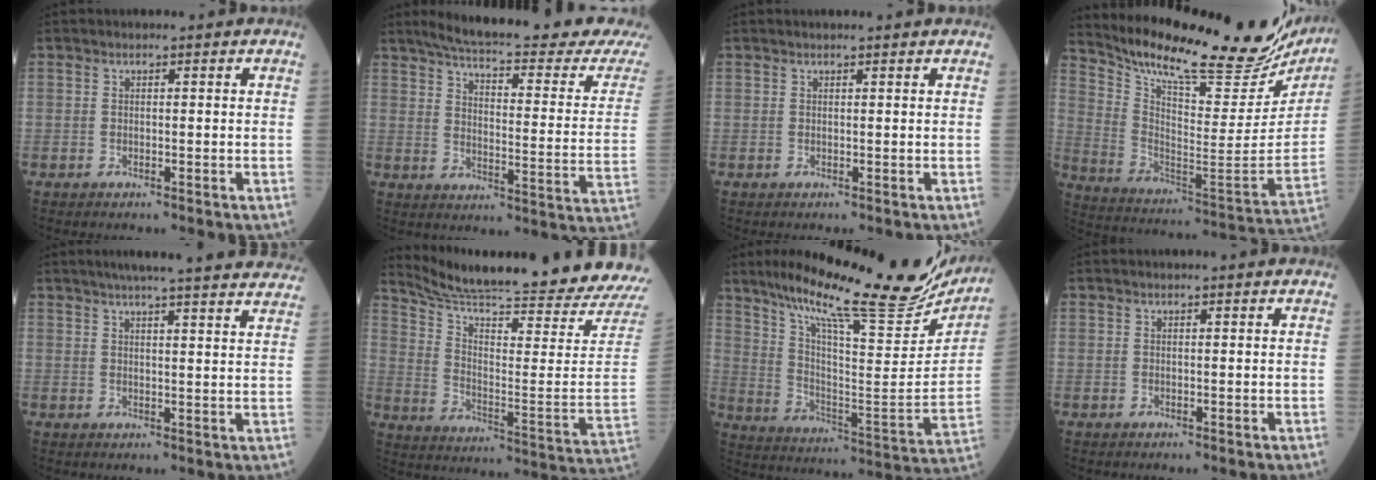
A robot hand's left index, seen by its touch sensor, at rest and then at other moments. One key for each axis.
{"total": 24.8, "fx": 22.4, "fy": 1.0, "fz": 10.6, "tx": -0.153, "ty": -0.065, "tz": 0.284}
{"total": 2.3, "fx": 2.1, "fy": 0.6, "fz": 0.9, "tx": -0.008, "ty": 0.020, "tz": 0.031}
{"total": 30.1, "fx": 26.1, "fy": 5.3, "fz": 14.0, "tx": -0.230, "ty": -0.076, "tz": 0.366}
{"total": 21.4, "fx": 19.0, "fy": 1.9, "fz": 9.5, "tx": -0.137, "ty": 0.010, "tz": 0.238}
{"total": 27.7, "fx": 25.8, "fy": -1.9, "fz": 10.0, "tx": -0.173, "ty": -0.132, "tz": 0.349}
{"total": 29.0, "fx": 24.0, "fy": 4.6, "fz": 15.7, "tx": -0.259, "ty": -0.042, "tz": 0.342}
{"total": 1.6, "fx": 1.4, "fy": 0.5, "fz": 0.6, "tx": -0.007, "ty": 0.018, "tz": 0.021}